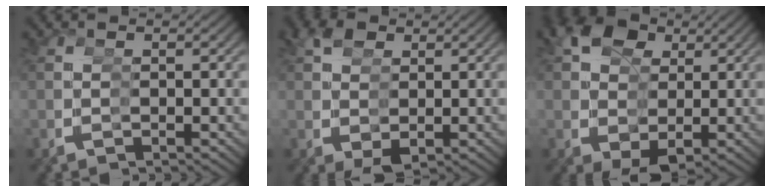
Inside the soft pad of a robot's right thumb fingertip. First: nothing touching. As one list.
[{"total": 3.5, "force": [0.8, 2.9, 1.8], "torque": [-0.024, -0.018, 0.022]}, {"total": 9.2, "force": [1.4, 7.3, 5.5], "torque": [-0.095, -0.034, 0.034]}]